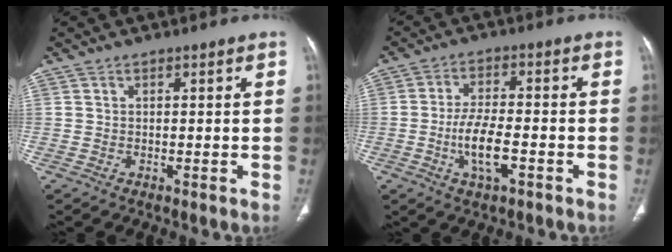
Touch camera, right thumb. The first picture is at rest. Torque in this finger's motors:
{"motor_torque": [3.99, 1.01, 1.31, -1.49, 0.28]}